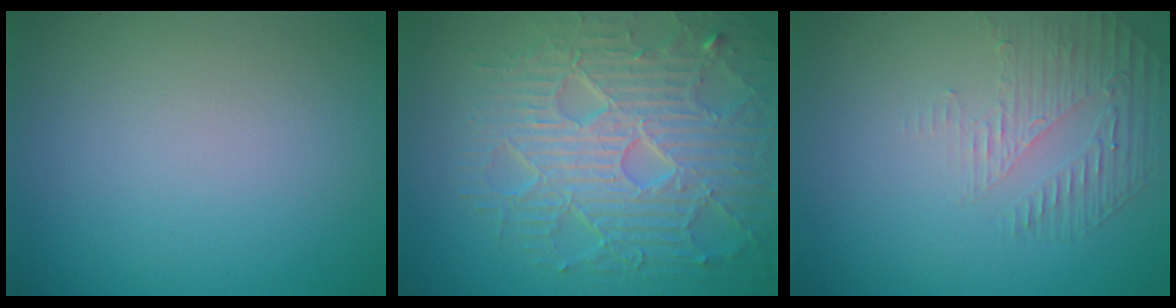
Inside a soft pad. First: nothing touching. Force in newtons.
{"total": 8.7, "press": 6.2, "slide": 6.1}
{"total": 1.8, "press": 1.1, "slide": 1.5}